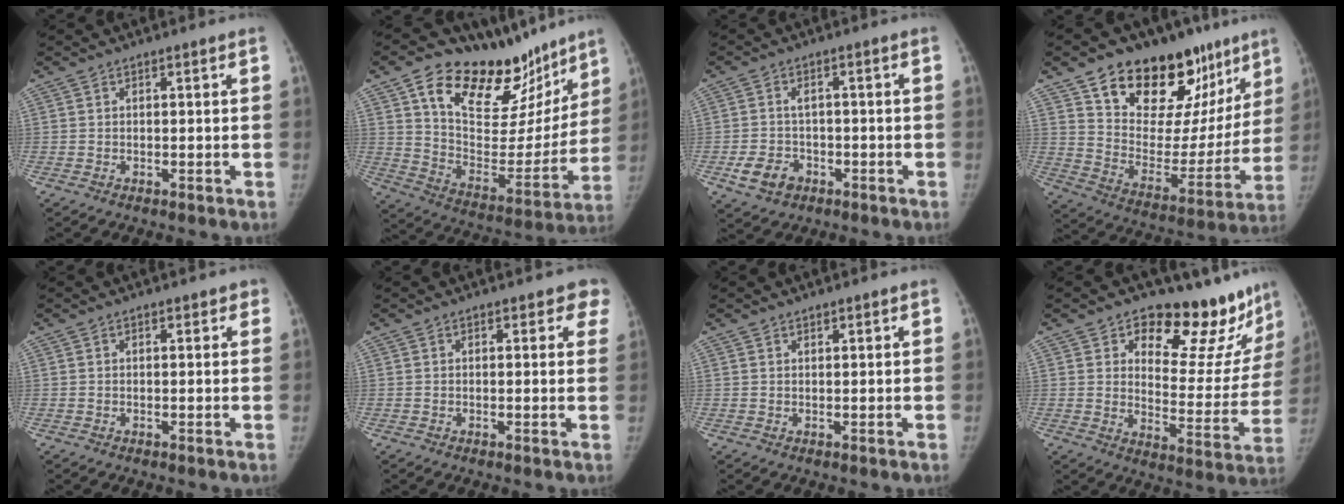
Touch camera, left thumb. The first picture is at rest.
{"total": 27.4, "force": [18.2, 13.7, 15.2], "torque": [-0.180, -0.068, 0.292]}
{"total": 5.8, "force": [-2.5, 4.4, 2.7], "torque": [-0.041, 0.014, -0.037]}
{"total": 27.6, "force": [17.8, 15.1, 14.7], "torque": [-0.170, -0.067, 0.279]}
{"total": 1.3, "force": [0.8, 0.8, 0.5], "torque": [0.009, -0.001, 0.005]}
{"total": 3.9, "force": [3.0, 2.0, 1.5], "torque": [0.023, -0.009, 0.019]}
{"total": 0.7, "force": [0.7, 0.3, 0.1], "torque": [0.003, -0.005, 0.010]}
{"total": 20.5, "force": [15.5, 9.2, 9.7], "torque": [-0.063, -0.111, 0.197]}